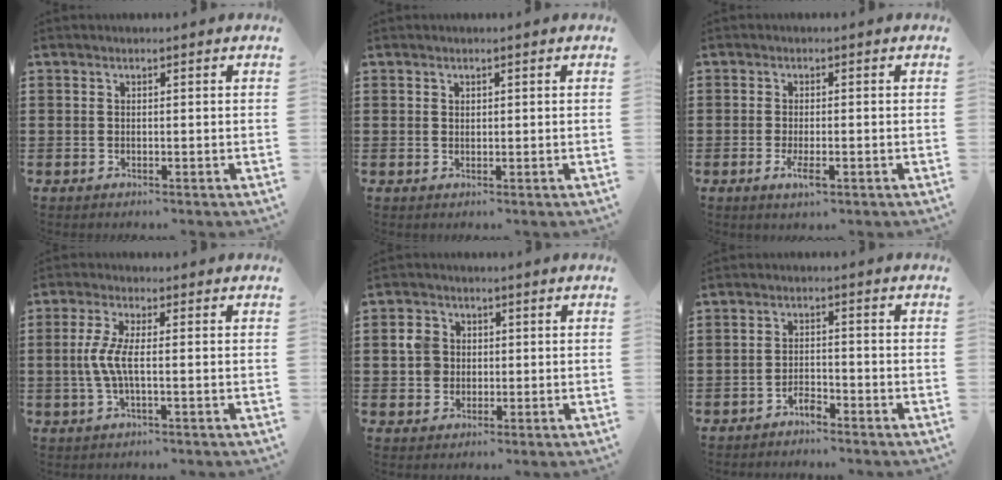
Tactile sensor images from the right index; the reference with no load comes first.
{"total": 0.7, "force": [0.5, 0.5, 0.1], "torque": [-0.004, 0.001, 0.011]}
{"total": 3.0, "force": [-1.2, 0.8, 2.6], "torque": [-0.058, -0.007, -0.025]}
{"total": 4.8, "force": [-0.5, 1.0, 4.6], "torque": [-0.114, -0.008, -0.021]}
{"total": 4.1, "force": [0.2, 3.7, 1.6], "torque": [-0.051, 0.010, 0.000]}
{"total": 2.4, "force": [-2.1, 0.5, 0.8], "torque": [-0.021, 0.003, -0.042]}